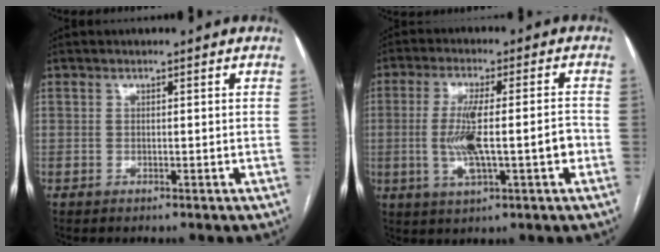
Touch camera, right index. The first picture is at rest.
{"total": 9.9, "force": [-1.8, 1.7, 9.6], "torque": [-0.181, 0.010, -0.024]}